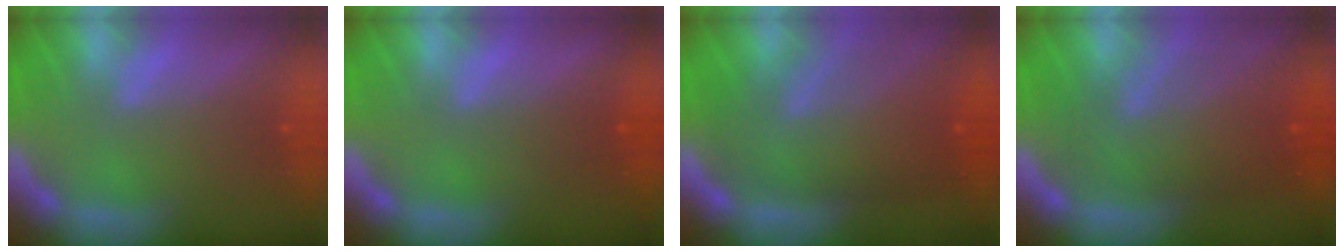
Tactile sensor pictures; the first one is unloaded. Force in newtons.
{"total": 1.5}
{"total": 9.5}
{"total": 8.1}